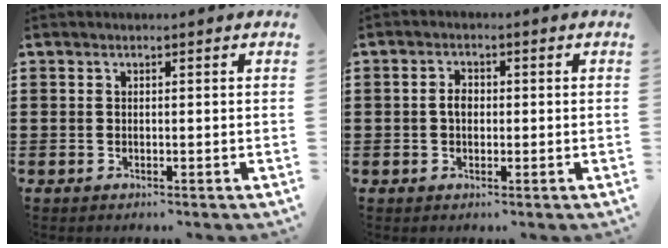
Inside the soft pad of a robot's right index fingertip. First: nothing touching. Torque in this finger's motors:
{"motor_torque": [0.57, -0.14, 0.24, 0.06]}